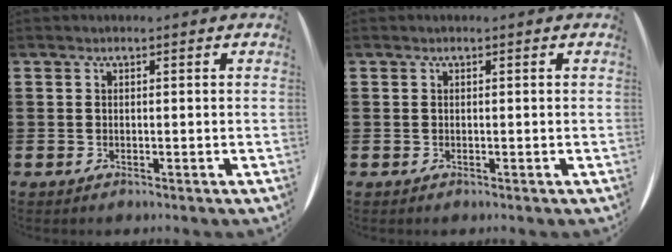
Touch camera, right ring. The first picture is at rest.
{"total": 0.0}